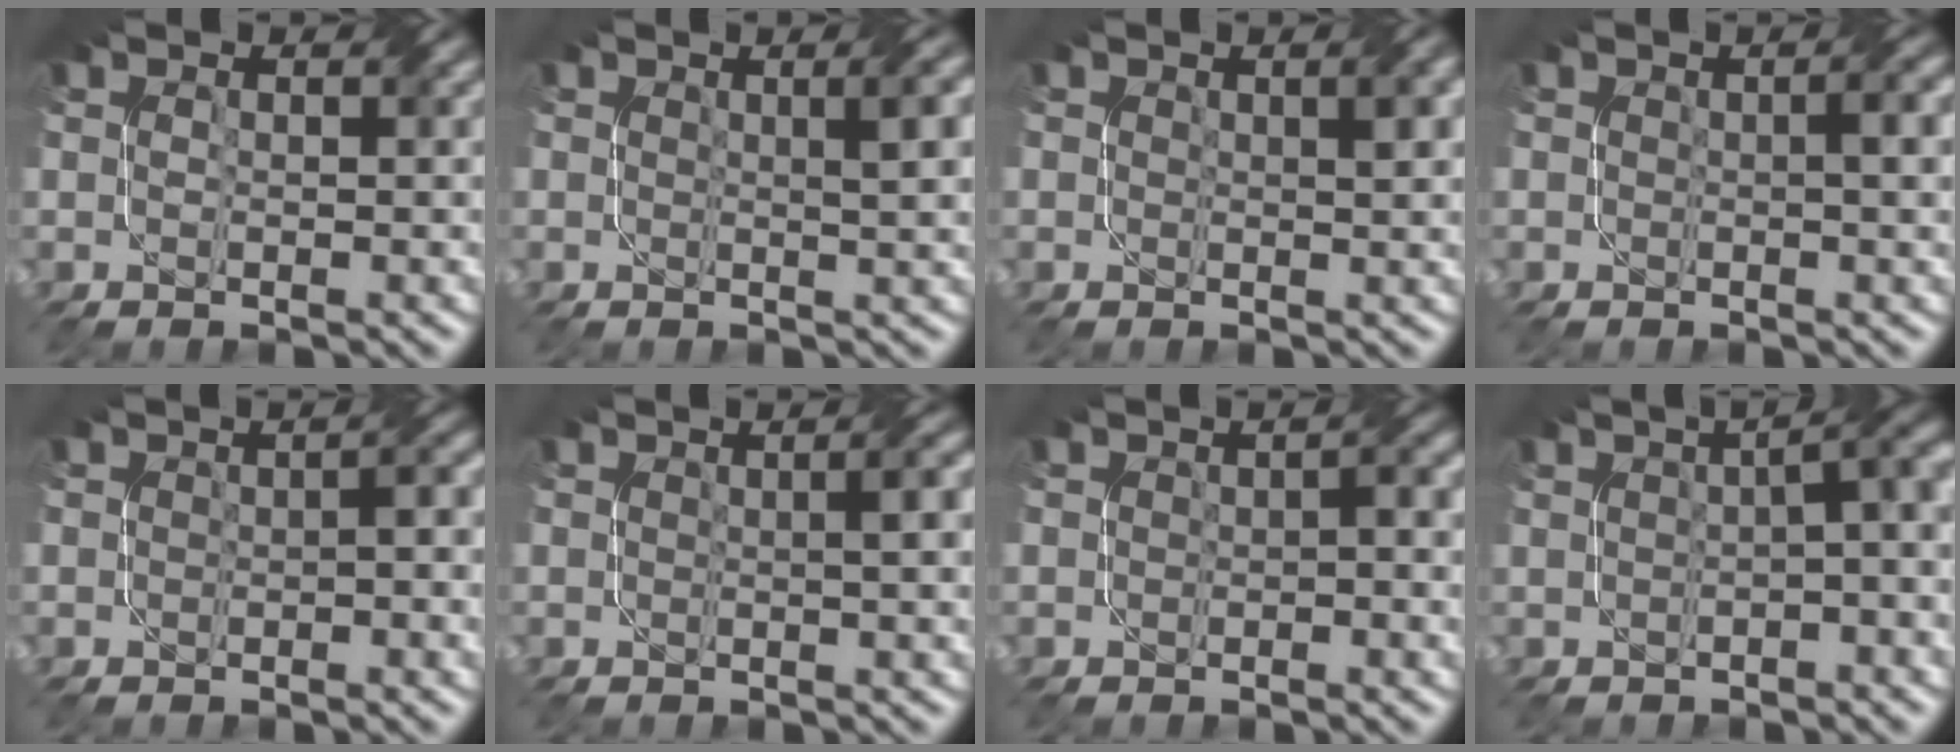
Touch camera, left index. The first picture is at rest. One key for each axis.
{"total": 2.7, "fx": 0.5, "fy": 0.7, "fz": 2.6, "tx": -0.022, "ty": 0.011, "tz": 0.008}
{"total": 1.4, "fx": 0.3, "fy": 0.3, "fz": 1.3, "tx": -0.011, "ty": 0.006, "tz": 0.005}
{"total": 2.1, "fx": 0.0, "fy": 0.5, "fz": 2.0, "tx": -0.022, "ty": 0.009, "tz": 0.001}
{"total": 1.9, "fx": -0.7, "fy": 0.7, "fz": 1.6, "tx": -0.017, "ty": 0.010, "tz": -0.007}
{"total": 1.8, "fx": 0.0, "fy": 0.3, "fz": 1.8, "tx": -0.017, "ty": 0.010, "tz": 0.000}
{"total": 1.7, "fx": -0.6, "fy": 0.7, "fz": 1.5, "tx": -0.015, "ty": 0.007, "tz": -0.005}
{"total": 6.9, "fx": 0.6, "fy": 2.8, "fz": 6.3, "tx": -0.017, "ty": 0.037, "tz": -0.004}